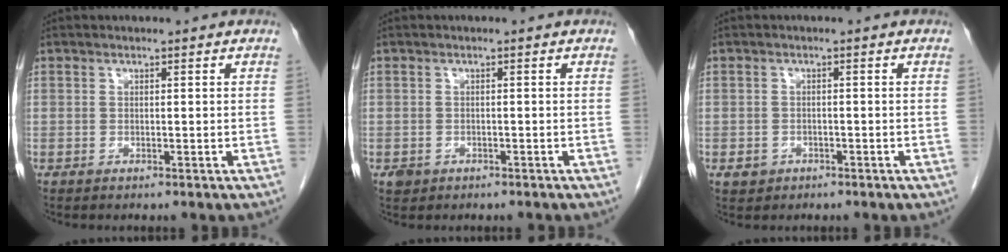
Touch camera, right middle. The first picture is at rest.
{"total": 1.5, "force": [-0.9, 1.2, 0.4], "torque": [-0.012, 0.003, -0.009]}
{"total": 2.1, "force": [-1.1, 1.7, 0.4], "torque": [-0.008, 0.006, -0.011]}